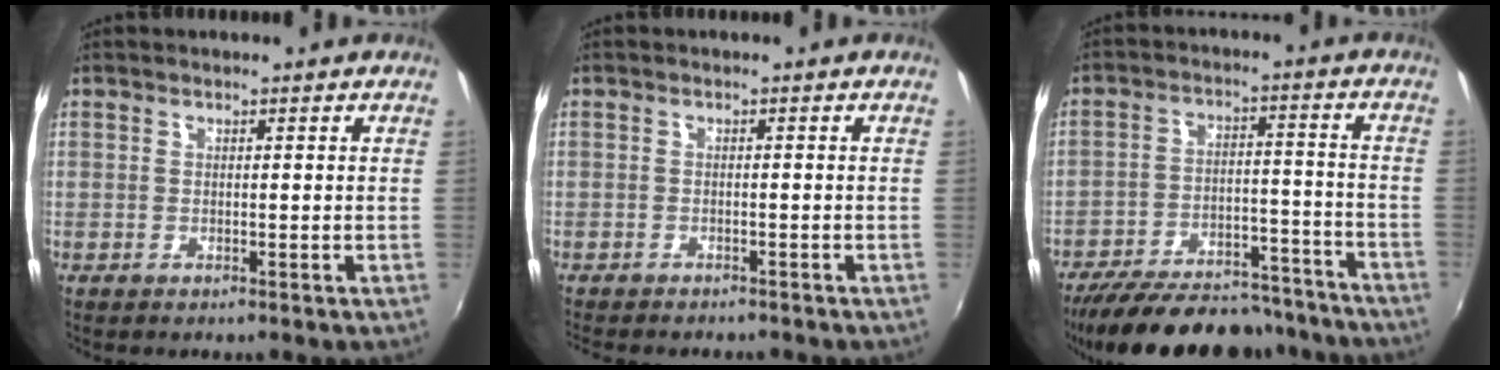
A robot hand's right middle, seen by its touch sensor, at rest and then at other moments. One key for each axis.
{"total": 4.9, "fx": -4.5, "fy": 1.2, "fz": 1.8, "tx": -0.045, "ty": -0.015, "tz": -0.067}
{"total": 26.2, "fx": -22.6, "fy": 8.3, "fz": 10.2, "tx": -0.197, "ty": 0.009, "tz": -0.300}